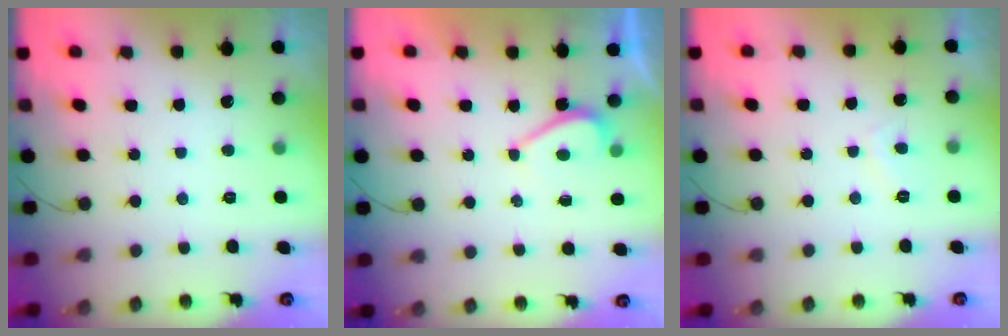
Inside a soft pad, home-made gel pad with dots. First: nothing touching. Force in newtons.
{"total": 2.2, "press": 2.2, "slide": 0.5}
{"total": 2.3, "press": 2.2, "slide": 0.7}